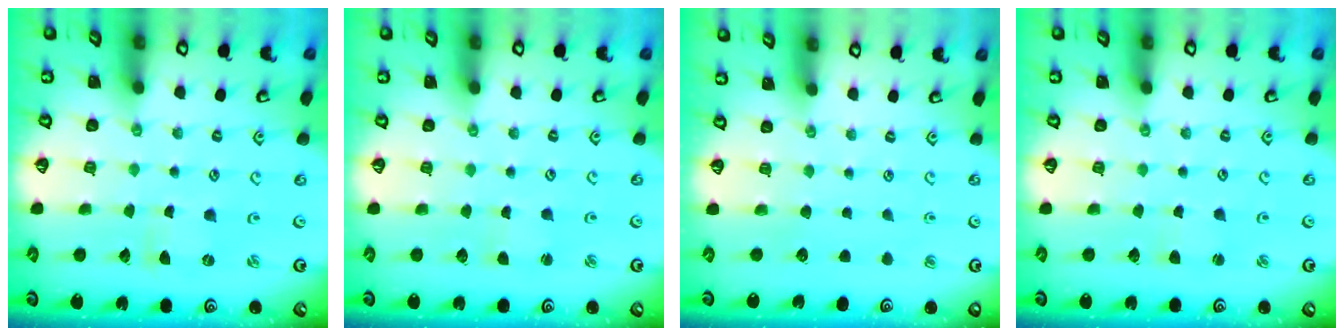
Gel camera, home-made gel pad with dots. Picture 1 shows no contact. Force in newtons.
{"total": 1.9, "press": 1.9, "slide": 0.3}
{"total": 0.0}
{"total": 2.1, "press": 2.0, "slide": 0.3}